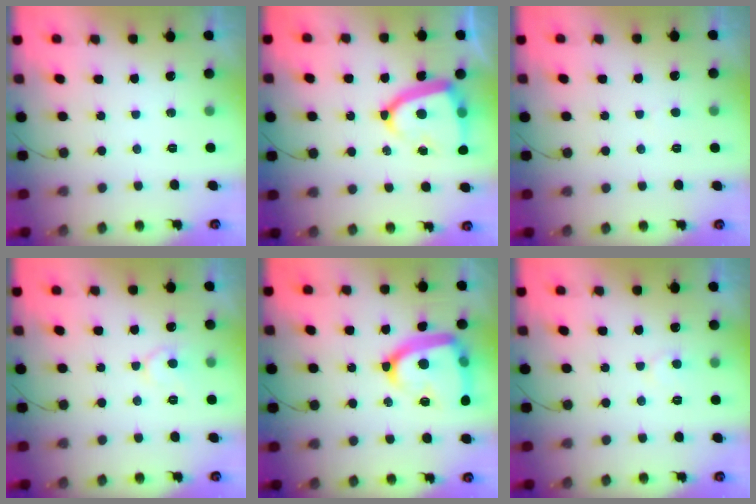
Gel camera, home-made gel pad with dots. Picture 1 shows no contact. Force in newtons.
{"total": 14.9, "press": 14.8, "slide": 1.7}
{"total": 3.8, "press": 3.8, "slide": 0.4}
{"total": 7.1, "press": 7.1, "slide": 0.4}
{"total": 18.8, "press": 18.8, "slide": 1.1}
{"total": 5.1, "press": 5.1, "slide": 0.4}